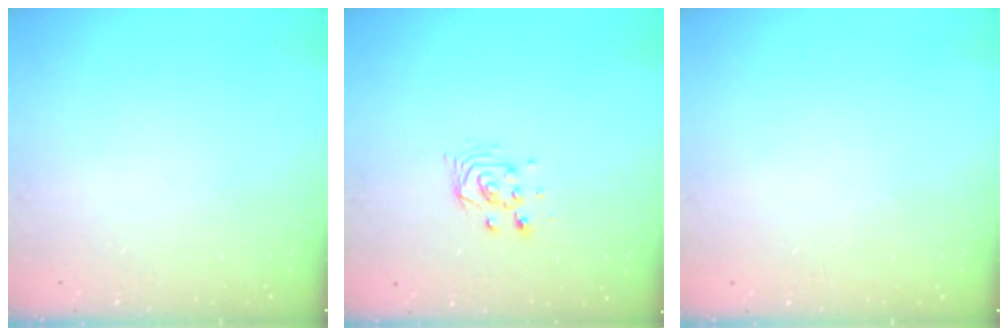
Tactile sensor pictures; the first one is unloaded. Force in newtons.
{"total": 5.0, "press": 5.0, "slide": 0.1}
{"total": 0.0}